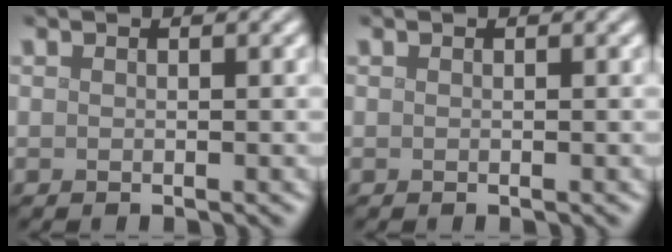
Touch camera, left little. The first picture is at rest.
{"total": 0.0}